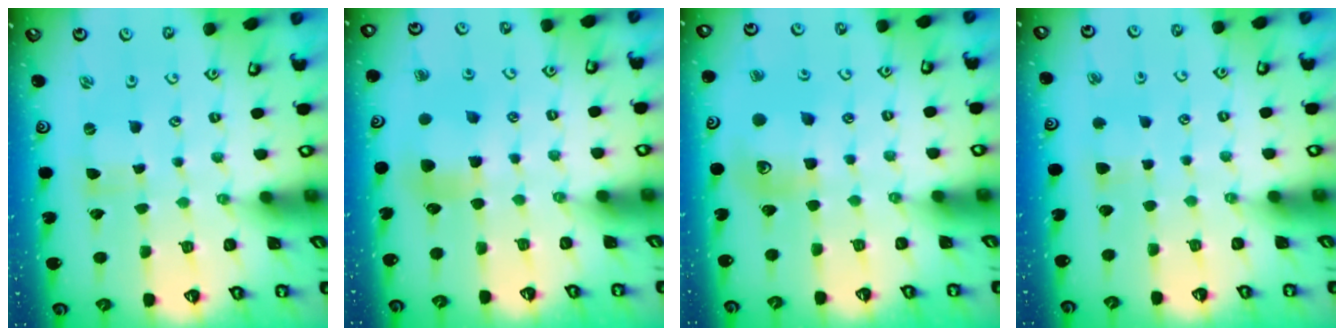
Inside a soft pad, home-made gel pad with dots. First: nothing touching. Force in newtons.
{"total": 5.3, "press": 5.3, "slide": 0.2}
{"total": 11.5, "press": 11.5, "slide": 0.8}
{"total": 3.3, "press": 3.2, "slide": 0.7}